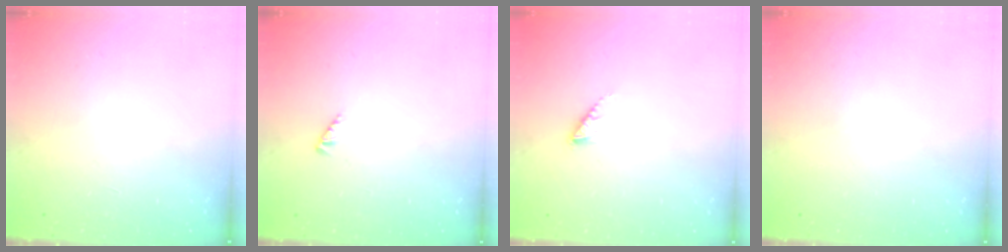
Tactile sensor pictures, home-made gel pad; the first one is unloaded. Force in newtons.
{"total": 0.7, "press": 0.7, "slide": 0.3}
{"total": 0.8, "press": 0.8, "slide": 0.1}
{"total": 0.0}